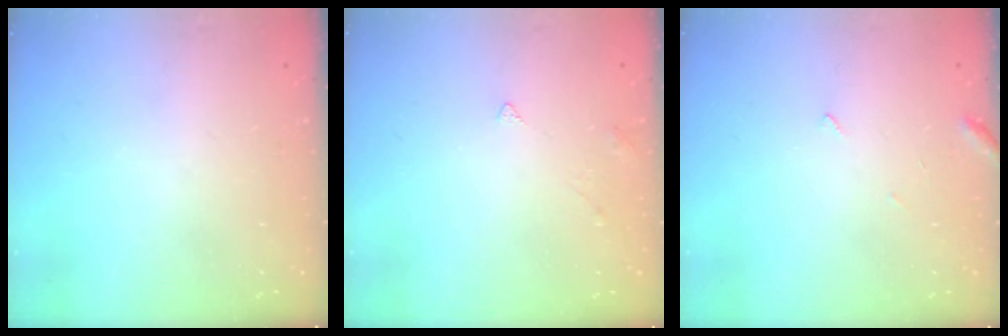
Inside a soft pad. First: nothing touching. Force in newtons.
{"total": 2.1, "press": 2.1, "slide": 0.4}
{"total": 3.6, "press": 3.6, "slide": 0.3}